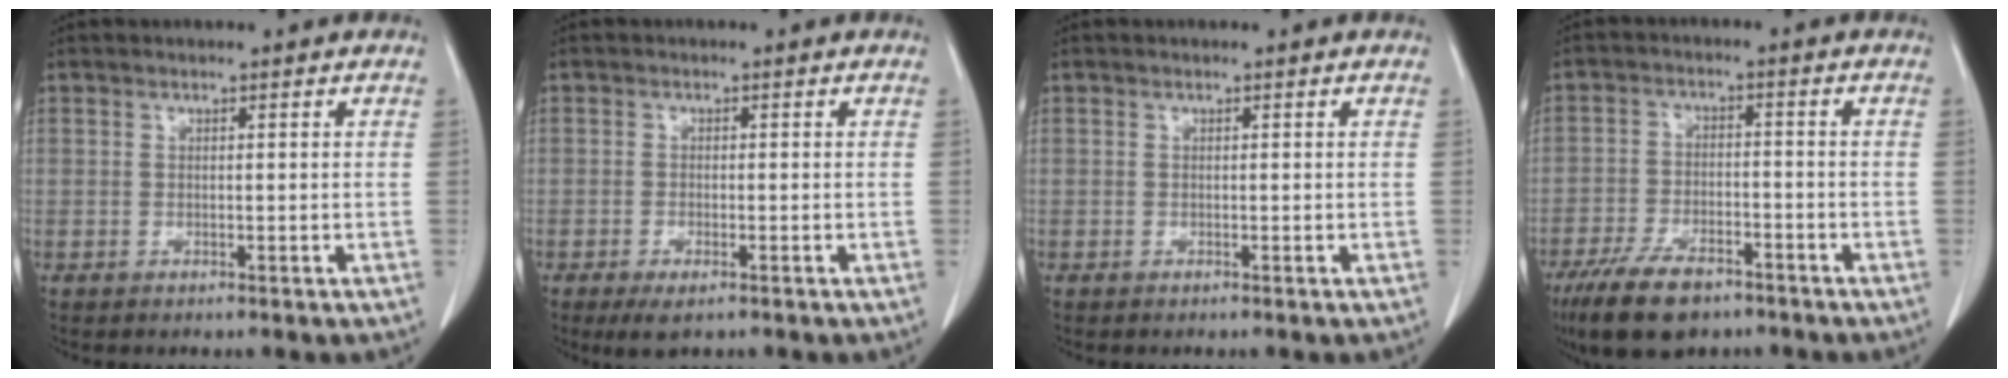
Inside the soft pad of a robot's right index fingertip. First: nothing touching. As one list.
[{"total": 3.1, "force": [-1.9, 1.0, 2.3], "torque": [-0.041, -0.005, -0.025]}, {"total": 0.0}, {"total": 9.7, "force": [-6.9, 3.9, 5.6], "torque": [-0.108, -0.012, -0.120]}]